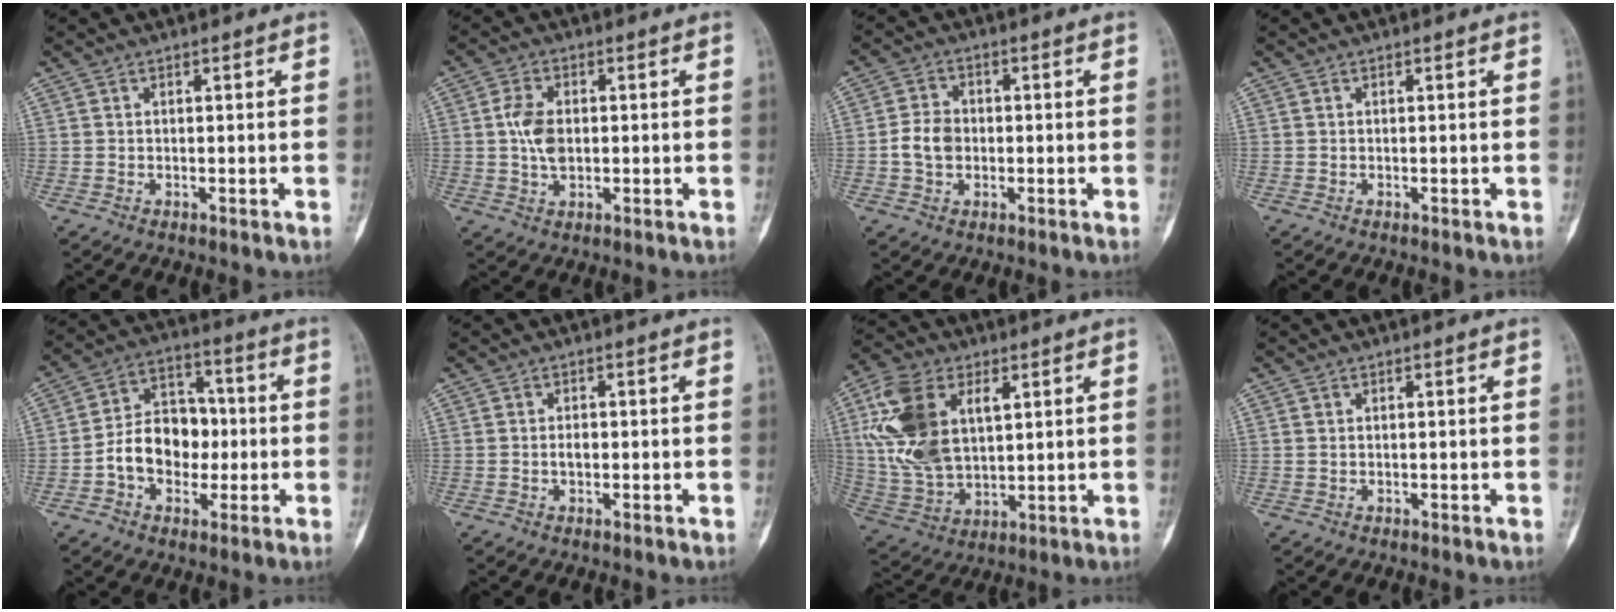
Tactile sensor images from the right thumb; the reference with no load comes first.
{"total": 5.9, "force": [0.2, 3.7, 4.6], "torque": [-0.086, 0.004, 0.002]}
{"total": 5.4, "force": [-0.6, 4.2, 3.3], "torque": [-0.054, 0.012, -0.016]}
{"total": 0.0}
{"total": 12.3, "force": [-1.9, 9.1, 8.0], "torque": [-0.095, 0.040, -0.039]}
{"total": 1.5, "force": [-0.2, 0.9, 1.1], "torque": [-0.015, 0.003, -0.005]}
{"total": 17.8, "force": [5.3, 10.7, 13.2], "torque": [-0.259, -0.008, 0.106]}
{"total": 0.6, "force": [0.2, 0.4, 0.4], "torque": [-0.008, 0.002, 0.006]}